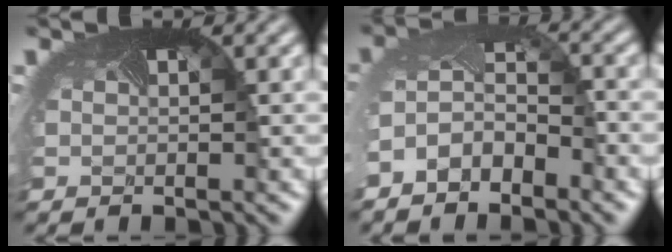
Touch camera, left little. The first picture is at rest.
{"total": 4.1, "force": [-2.4, 2.3, 2.4], "torque": [-0.070, -0.005, -0.050]}